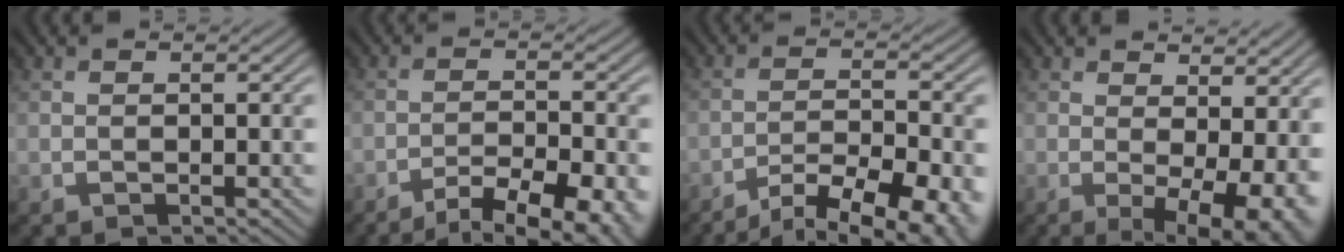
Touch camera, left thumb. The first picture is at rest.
{"total": 9.9, "force": [-7.4, 2.5, 6.1], "torque": [-0.105, -0.015, -0.099]}
{"total": 11.6, "force": [-8.7, 3.4, 7.0], "torque": [-0.125, -0.021, -0.118]}
{"total": 9.0, "force": [0.2, 3.7, 8.2], "torque": [-0.104, -0.010, 0.013]}